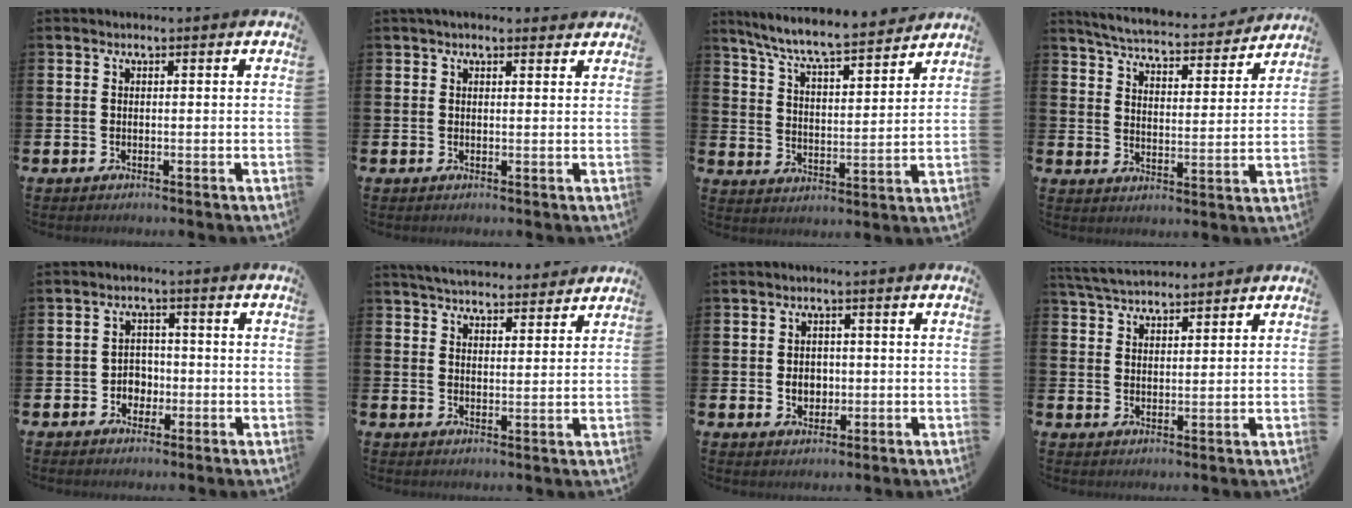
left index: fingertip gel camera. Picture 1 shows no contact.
{"total": 1.9, "force": [1.7, 0.6, 0.6], "torque": [-0.015, 0.003, 0.031]}
{"total": 7.8, "force": [7.4, 0.4, 2.6], "torque": [-0.086, -0.051, 0.128]}
{"total": 5.6, "force": [5.4, 0.6, 1.3], "torque": [-0.052, -0.040, 0.091]}
{"total": 3.0, "force": [-1.0, 2.6, 1.1], "torque": [-0.013, 0.002, -0.029]}
{"total": 4.9, "force": [4.8, 0.7, 0.4], "torque": [-0.020, -0.027, 0.085]}
{"total": 2.7, "force": [-0.2, 2.3, 1.4], "torque": [-0.011, -0.002, -0.011]}
{"total": 4.6, "force": [4.6, 0.7, 0.6], "torque": [-0.030, -0.018, 0.084]}